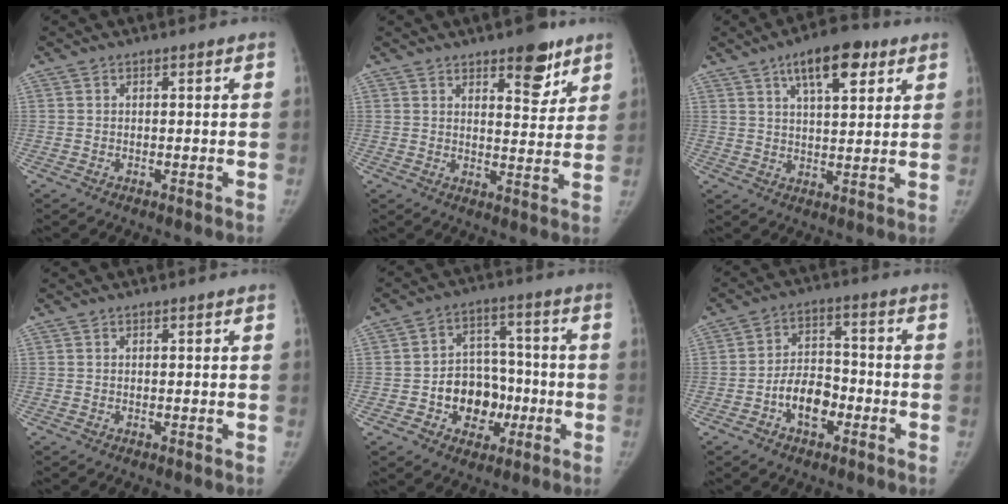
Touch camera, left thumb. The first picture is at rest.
{"total": 8.7, "force": [5.6, 3.5, 5.6], "torque": [-0.047, -0.034, 0.078]}
{"total": 11.1, "force": [5.8, 4.4, 8.4], "torque": [-0.110, -0.017, 0.090]}
{"total": 0.0}
{"total": 11.4, "force": [-3.0, 9.0, 6.3], "torque": [-0.045, 0.036, -0.043]}
{"total": 8.4, "force": [-3.4, 5.2, 5.6], "torque": [-0.073, 0.033, -0.062]}